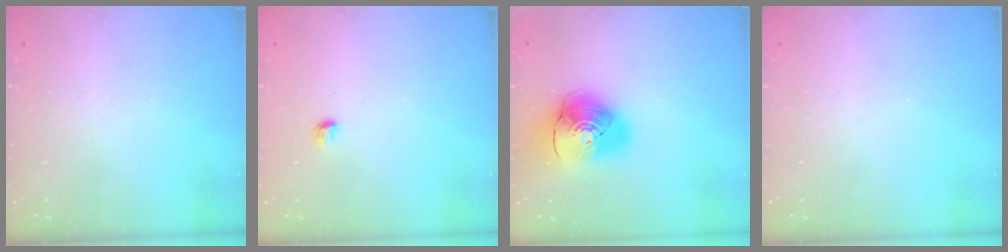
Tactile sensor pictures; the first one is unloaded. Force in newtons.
{"total": 3.7, "press": 3.6, "slide": 1.0}
{"total": 14.4, "press": 14.2, "slide": 2.1}
{"total": 0.0}